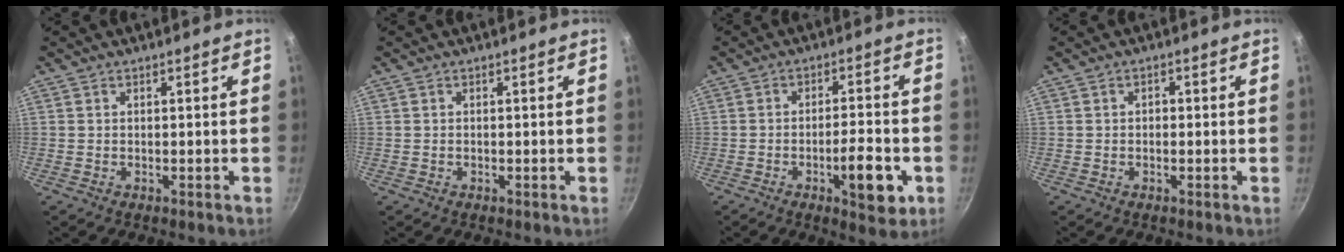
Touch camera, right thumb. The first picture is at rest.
{"total": 0.0}
{"total": 9.1, "force": [-3.2, 3.1, 8.0], "torque": [-0.101, 0.013, -0.044]}
{"total": 1.1, "force": [-0.1, 0.8, 0.8], "torque": [-0.010, 0.005, -0.004]}